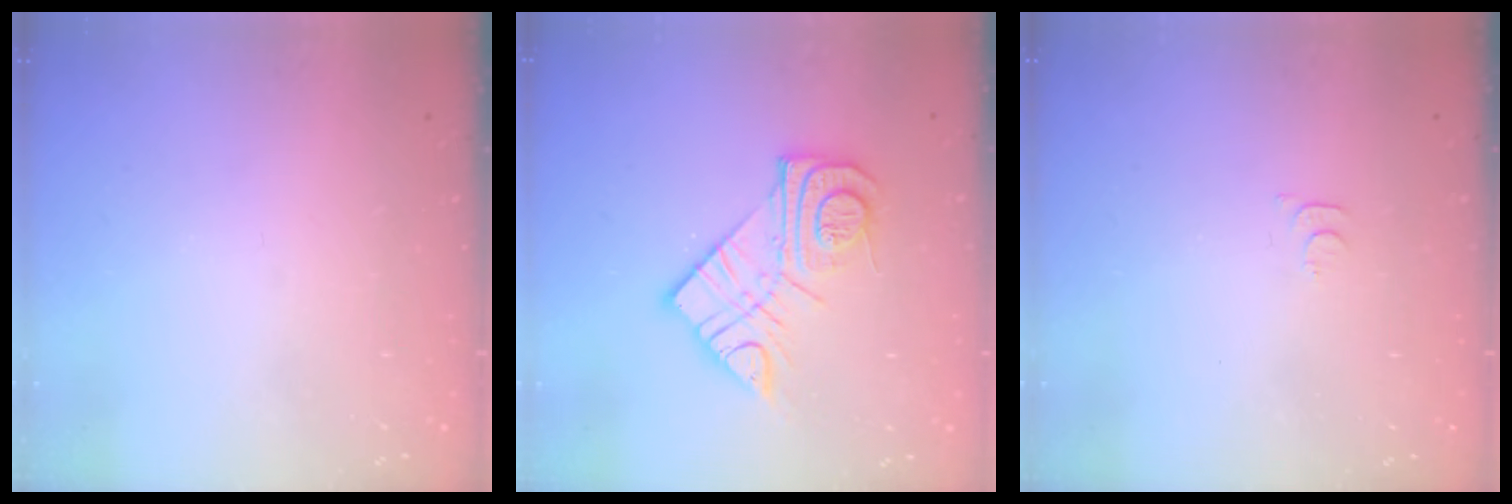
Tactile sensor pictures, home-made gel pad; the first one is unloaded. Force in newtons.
{"total": 14.1, "press": 14.1, "slide": 1.0}
{"total": 3.6, "press": 3.6, "slide": 0.4}